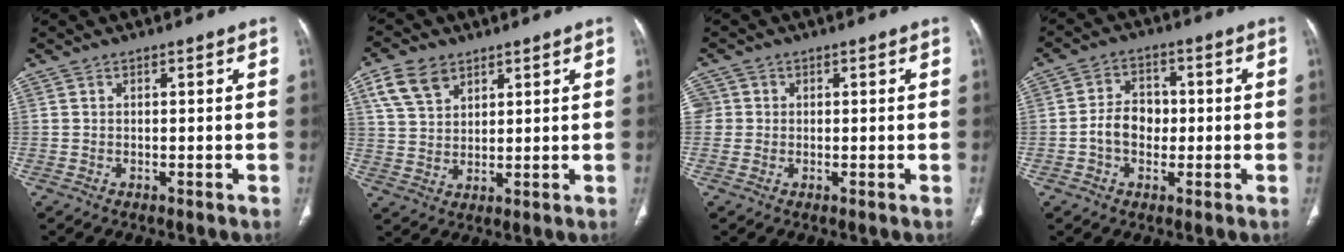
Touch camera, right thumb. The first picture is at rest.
{"total": 7.9, "force": [4.4, 5.0, 4.1], "torque": [-0.067, -0.011, 0.091]}
{"total": 3.0, "force": [0.2, 3.0, 0.4], "torque": [0.011, 0.009, 0.004]}
{"total": 6.7, "force": [-0.9, 5.1, 4.2], "torque": [-0.053, 0.021, -0.023]}